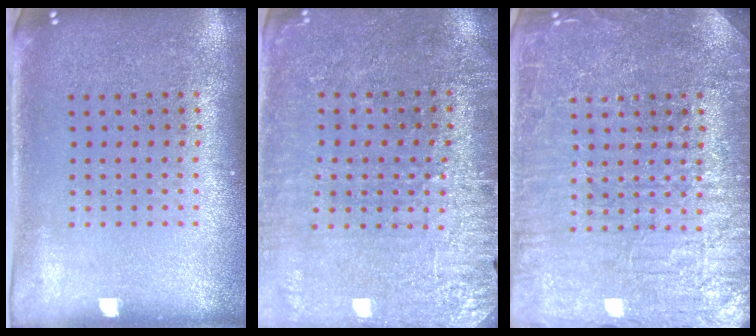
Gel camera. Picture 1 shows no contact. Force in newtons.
{"total": 3.0, "press": 2.9, "slide": 0.6}
{"total": 5.4, "press": 5.4, "slide": 0.8}